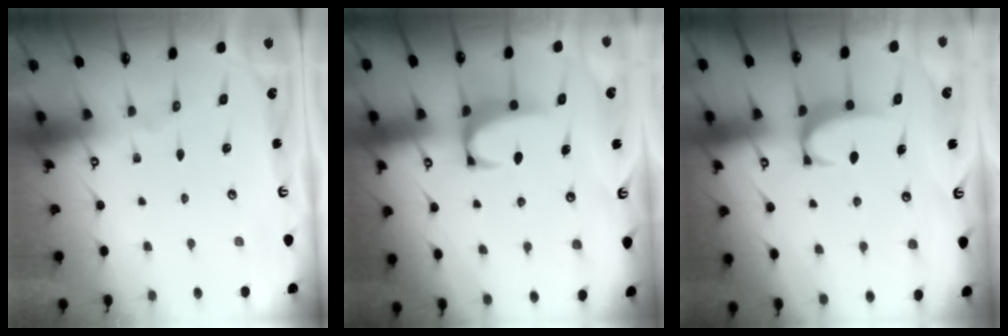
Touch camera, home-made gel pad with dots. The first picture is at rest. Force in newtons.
{"total": 2.0, "press": 2.0, "slide": 0.3}
{"total": 1.7, "press": 1.6, "slide": 0.5}